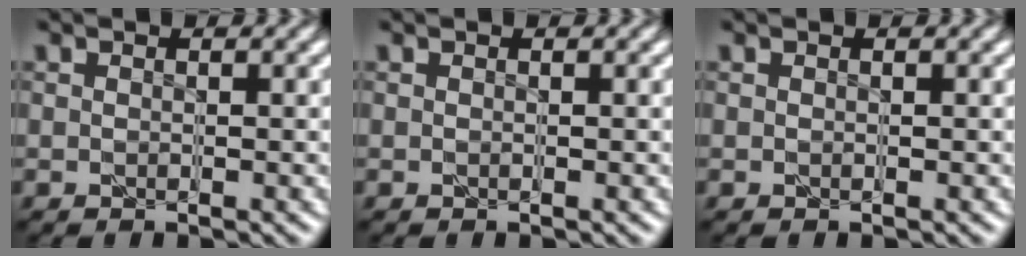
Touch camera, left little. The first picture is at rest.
{"total": 0.0}
{"total": 0.0}